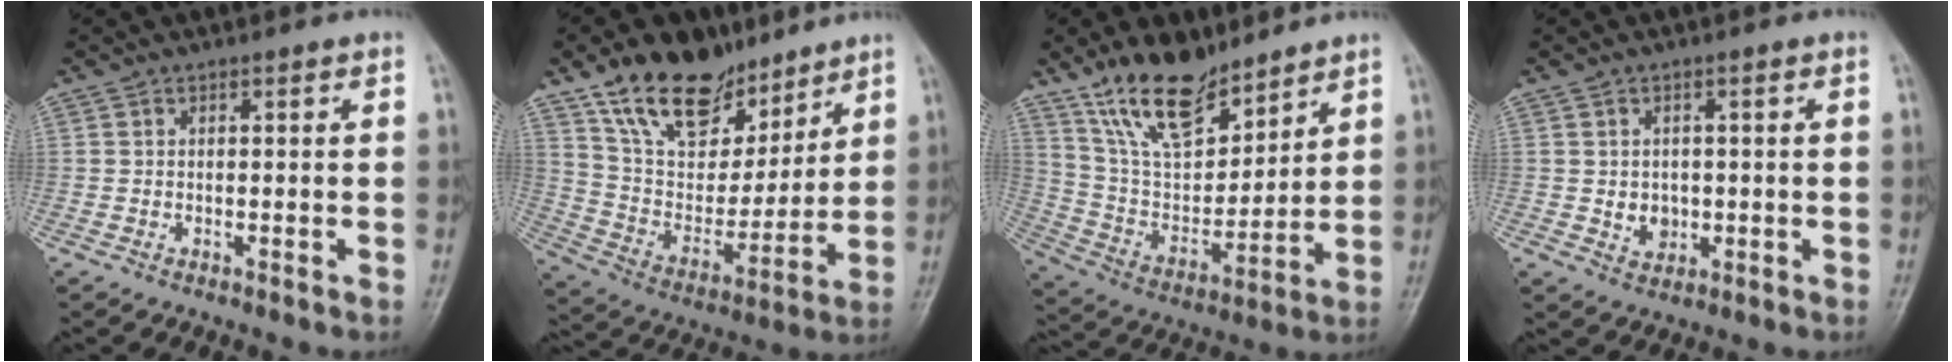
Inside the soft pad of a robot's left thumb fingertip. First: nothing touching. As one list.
[{"total": 20.2, "force": [13.5, 11.4, 9.9], "torque": [-0.118, -0.055, 0.243]}, {"total": 16.6, "force": [12.1, 7.2, 8.8], "torque": [-0.117, -0.066, 0.233]}, {"total": 3.5, "force": [-0.2, 3.0, 1.8], "torque": [-0.014, 0.000, 0.007]}]